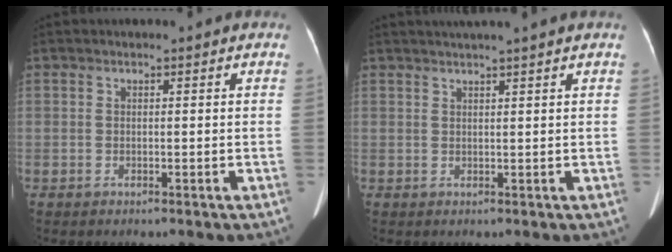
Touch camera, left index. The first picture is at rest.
{"total": 4.8, "force": [4.0, -1.0, 2.4], "torque": [-0.033, 0.024, 0.057]}